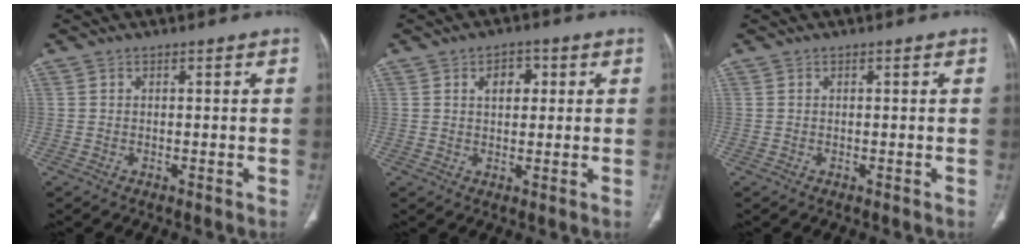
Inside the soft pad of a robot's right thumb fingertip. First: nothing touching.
{"total": 4.2, "force": [1.4, 2.8, 2.9], "torque": [-0.024, -0.002, 0.019]}
{"total": 0.0}